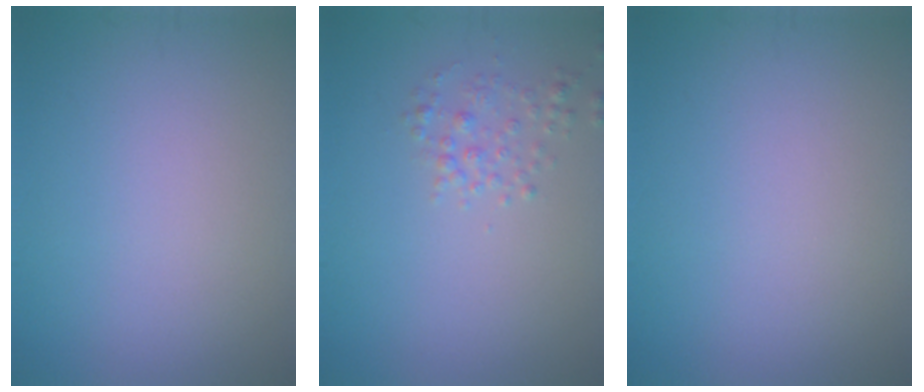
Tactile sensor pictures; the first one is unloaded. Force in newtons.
{"total": 1.6, "press": 1.6, "slide": 0.1}
{"total": 0.0}